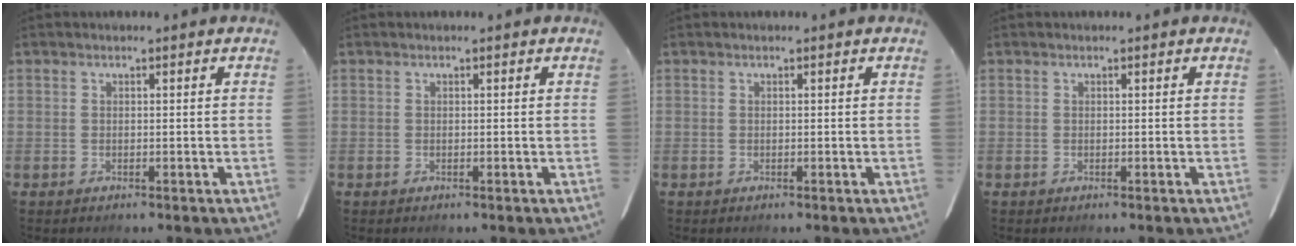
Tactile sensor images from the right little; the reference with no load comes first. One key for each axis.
{"total": 0.0}
{"total": 0.0}
{"total": 0.0}